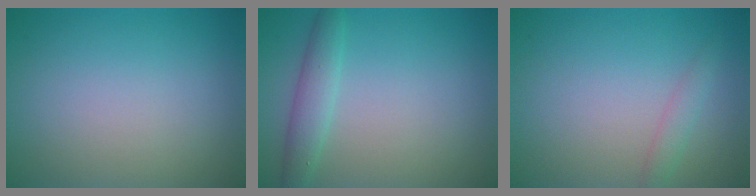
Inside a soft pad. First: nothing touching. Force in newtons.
{"total": 1.9, "press": 1.9, "slide": 0.1}
{"total": 1.3, "press": 1.3, "slide": 0.0}